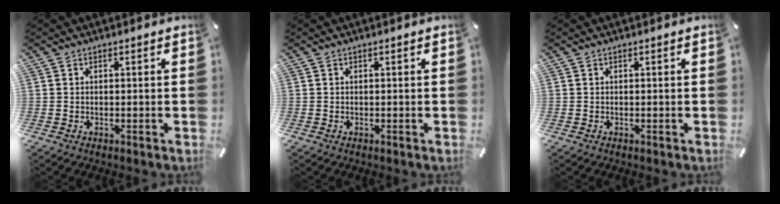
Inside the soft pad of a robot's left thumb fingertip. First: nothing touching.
{"total": 0.0}
{"total": 0.0}